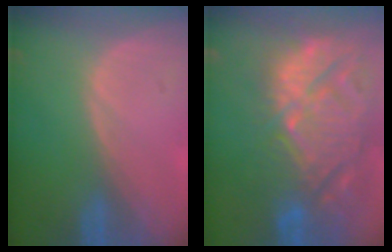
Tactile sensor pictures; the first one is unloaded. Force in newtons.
{"total": 15.0, "press": 12.9, "slide": 7.7}